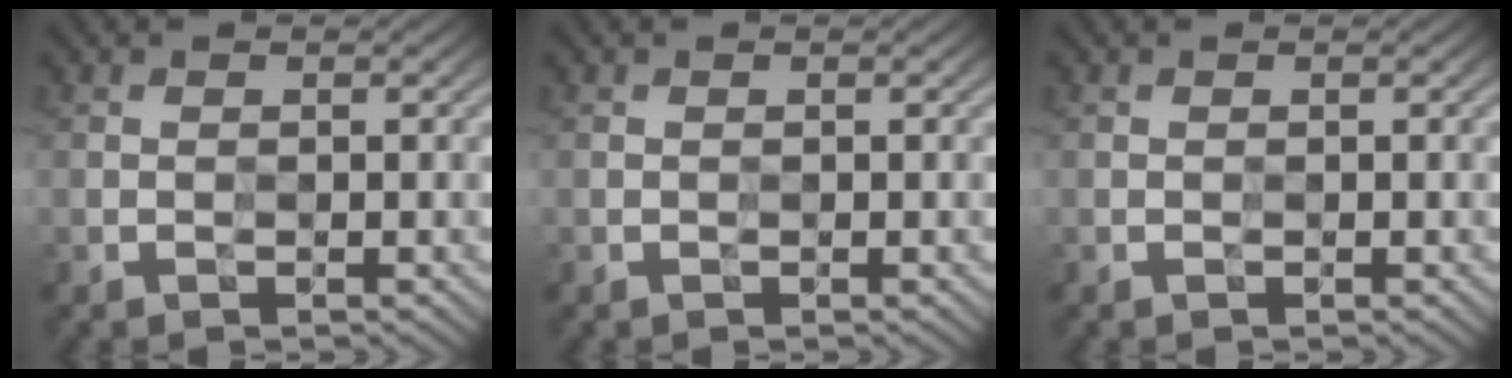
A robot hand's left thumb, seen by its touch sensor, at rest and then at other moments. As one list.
[{"total": 0.0}, {"total": 0.0}]